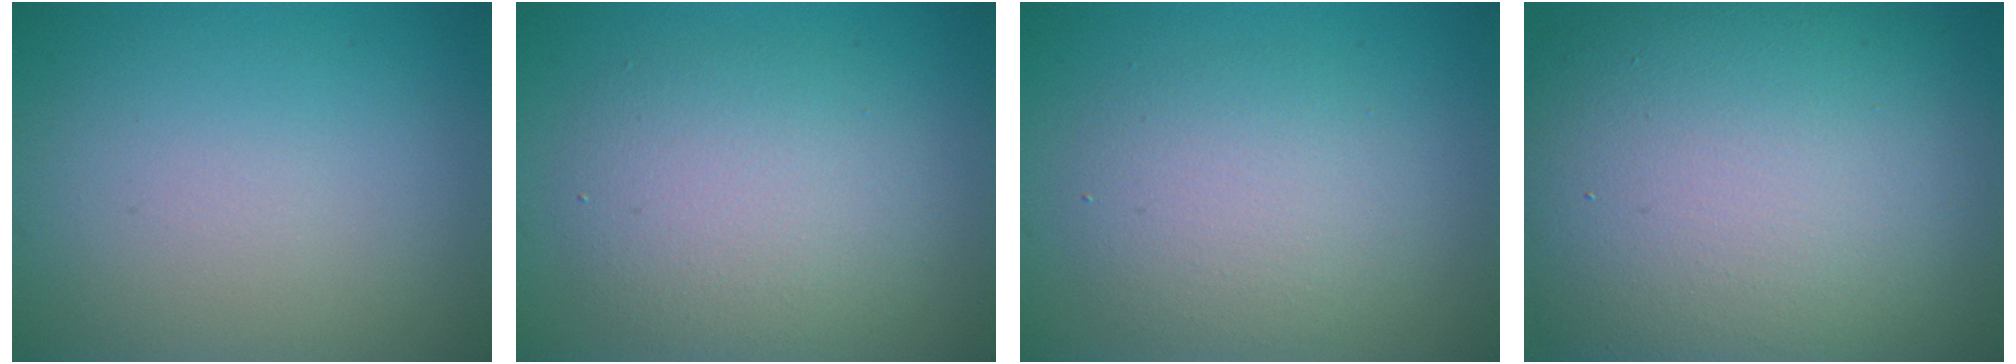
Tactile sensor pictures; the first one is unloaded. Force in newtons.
{"total": 4.9, "press": 4.9, "slide": 0.3}
{"total": 4.1, "press": 4.1, "slide": 0.2}
{"total": 16.3, "press": 16.2, "slide": 1.2}